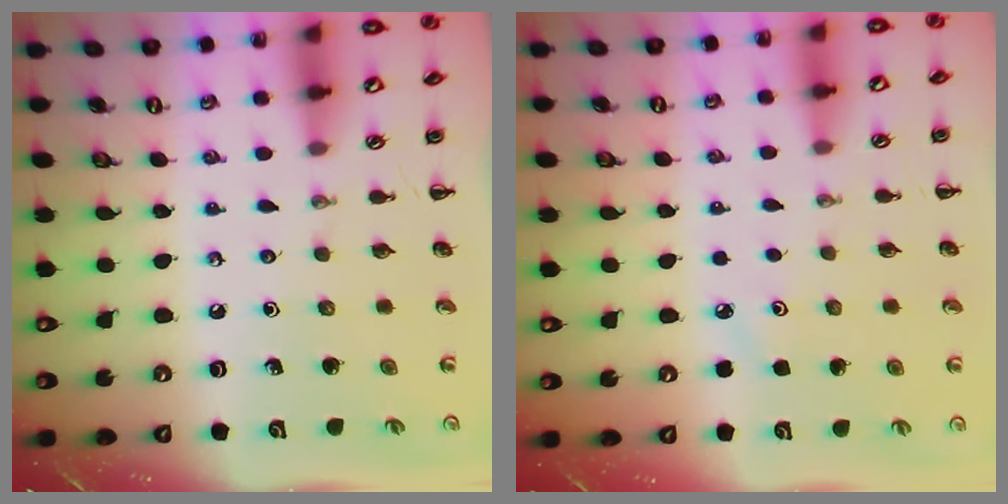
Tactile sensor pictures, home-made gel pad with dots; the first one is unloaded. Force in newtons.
{"total": 4.4, "press": 4.2, "slide": 1.2}